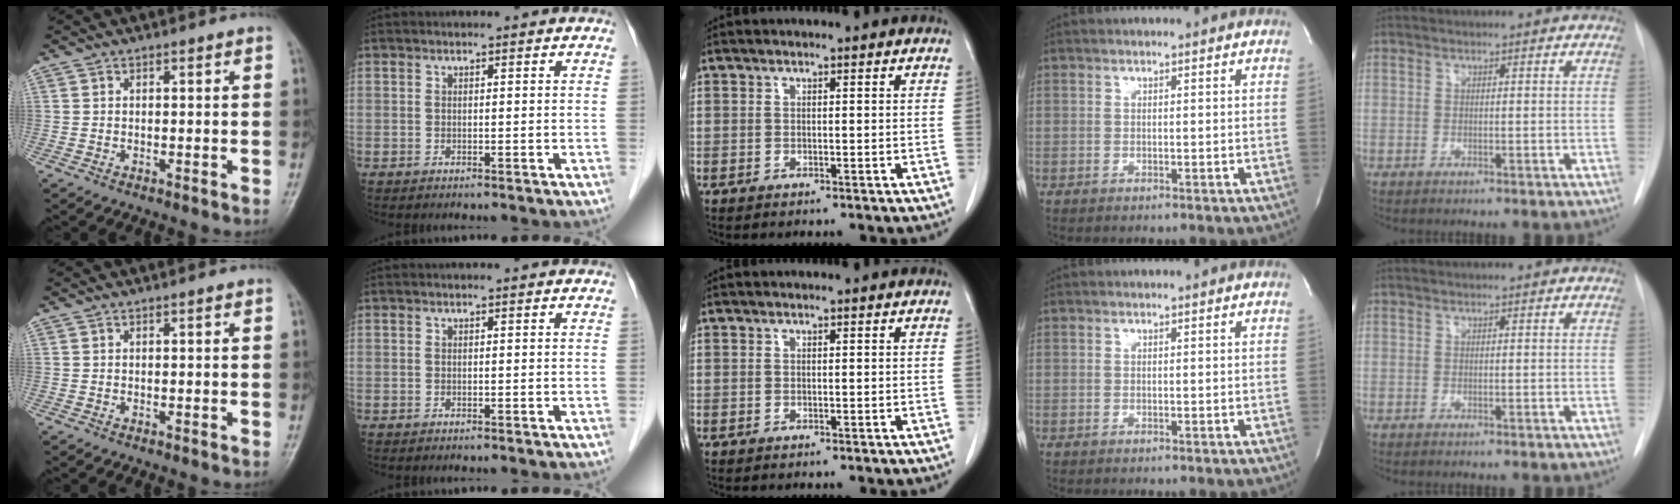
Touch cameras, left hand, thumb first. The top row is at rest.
{}